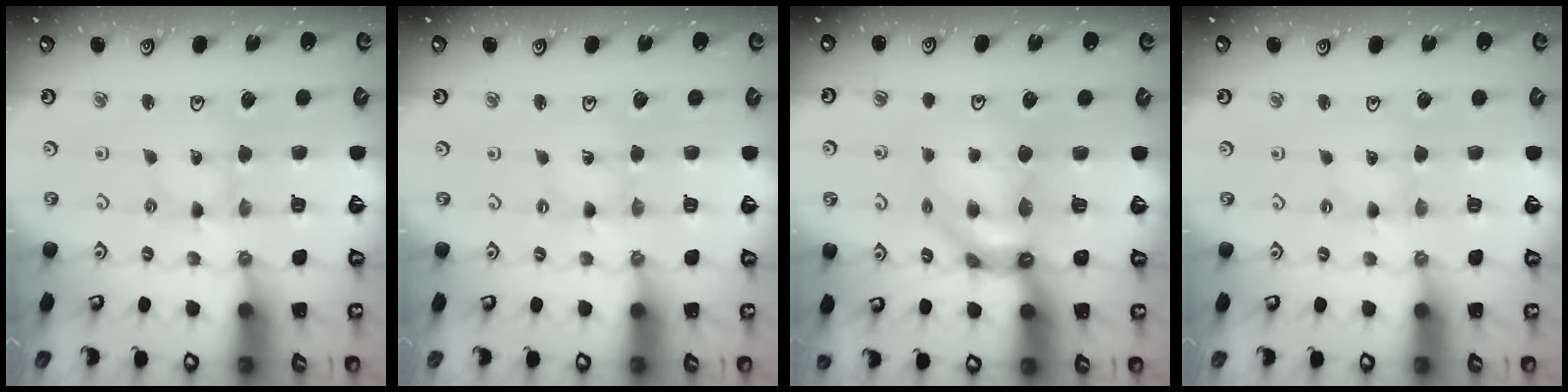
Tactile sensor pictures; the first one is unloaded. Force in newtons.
{"total": 0.0}
{"total": 9.1, "press": 9.1, "slide": 0.8}
{"total": 0.0}